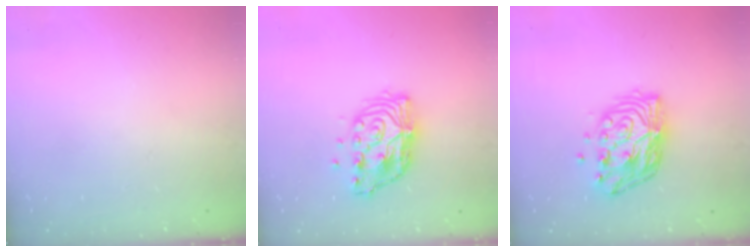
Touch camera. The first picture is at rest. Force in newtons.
{"total": 11.8, "press": 11.7, "slide": 1.0}
{"total": 11.7, "press": 11.7, "slide": 0.8}